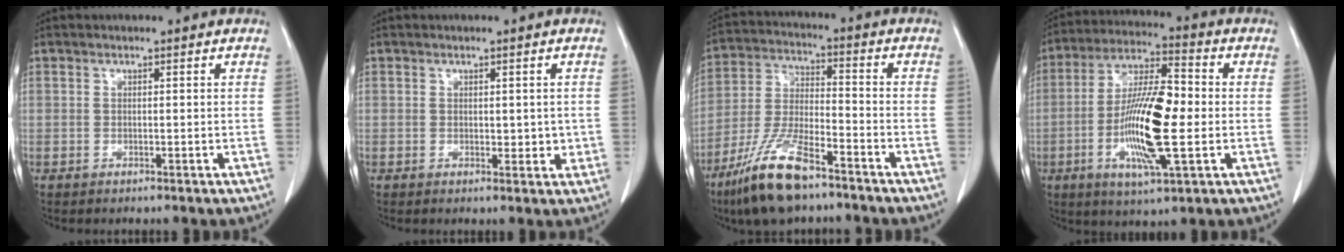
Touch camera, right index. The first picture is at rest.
{"total": 2.5, "force": [0.2, 1.5, 2.0], "torque": [-0.021, -0.004, 0.006]}
{"total": 13.1, "force": [-8.9, 3.0, 9.2], "torque": [-0.189, -0.023, -0.164]}
{"total": 15.1, "force": [-2.4, 2.7, 14.6], "torque": [-0.282, -0.002, -0.046]}